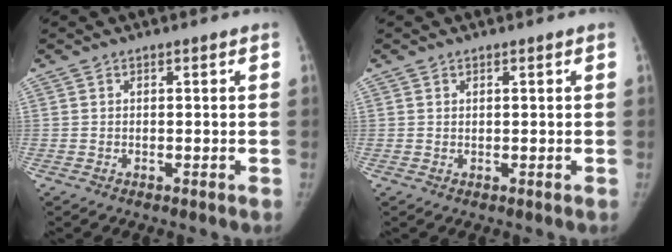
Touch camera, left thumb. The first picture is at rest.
{"total": 0.5, "force": [0.3, 0.3, 0.3], "torque": [-0.003, -0.003, 0.006]}